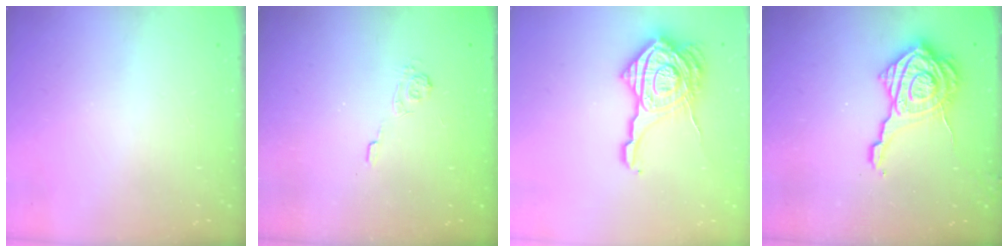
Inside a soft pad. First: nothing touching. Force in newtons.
{"total": 1.9, "press": 1.3, "slide": 1.3}
{"total": 21.0, "press": 20.9, "slide": 1.6}
{"total": 16.0, "press": 16.0, "slide": 1.2}